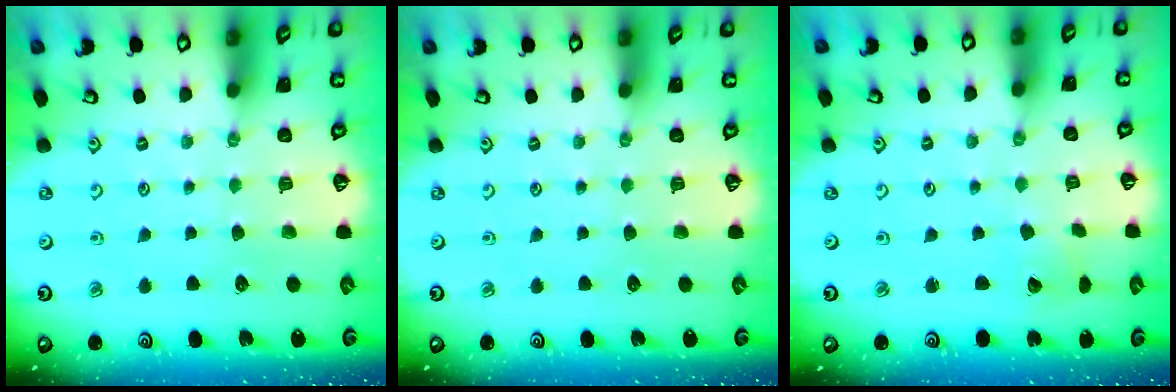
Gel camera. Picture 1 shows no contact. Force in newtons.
{"total": 0.0}
{"total": 2.6, "press": 2.6, "slide": 0.1}